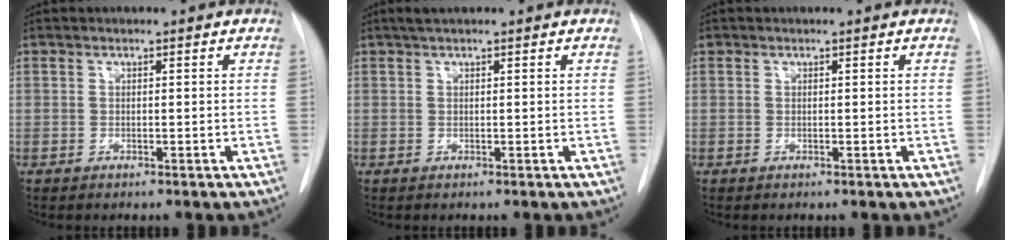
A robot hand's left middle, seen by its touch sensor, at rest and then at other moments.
{"total": 1.6, "force": [1.2, 0.1, 1.0], "torque": [-0.019, 0.013, 0.022]}
{"total": 0.0}